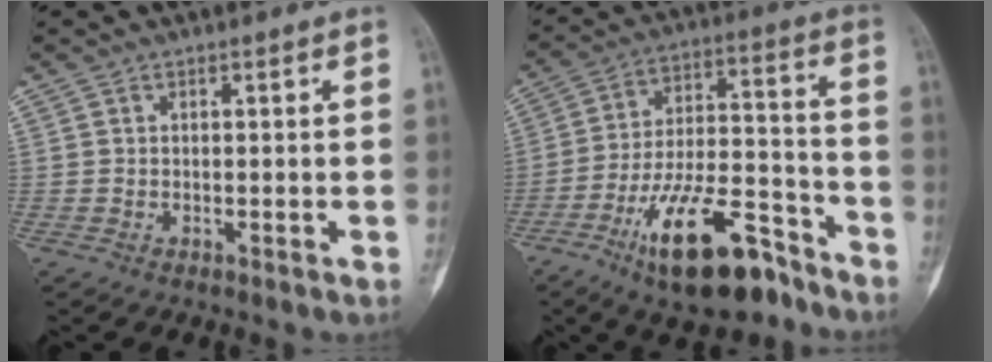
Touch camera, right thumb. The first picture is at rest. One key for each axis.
{"total": 18.9, "fx": -11.5, "fy": 7.3, "fz": 13.1, "tx": -0.212, "ty": 0.080, "tz": -0.192}